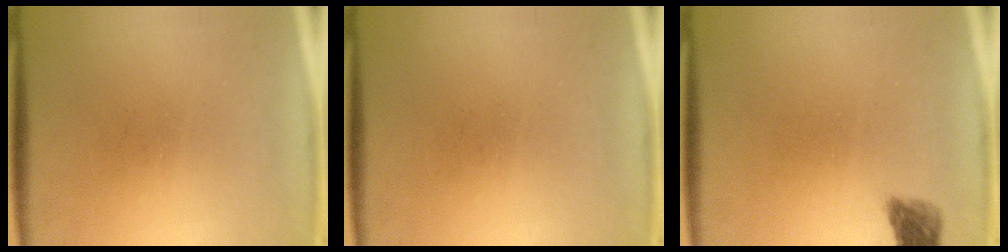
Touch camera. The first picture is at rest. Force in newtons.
{"total": 0.0}
{"total": 2.4}